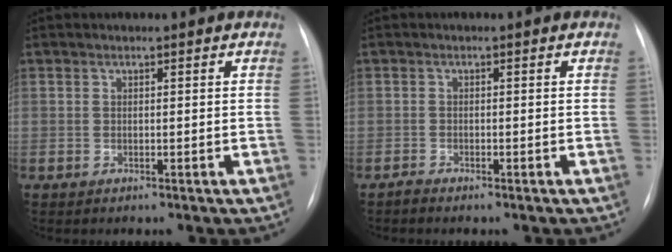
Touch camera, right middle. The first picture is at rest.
{"total": 0.8, "force": [-0.7, -0.1, 0.2], "torque": [-0.010, -0.004, -0.013]}